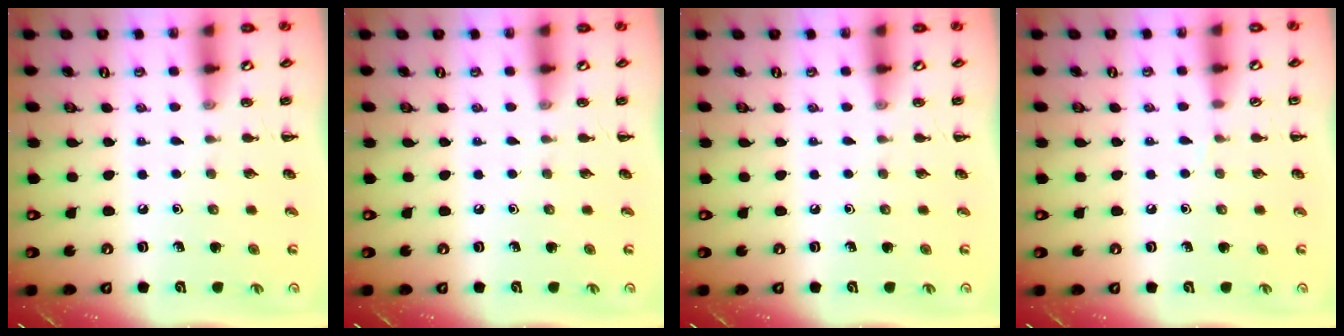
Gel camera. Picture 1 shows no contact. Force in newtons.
{"total": 0.0}
{"total": 0.0}
{"total": 3.0, "press": 2.8, "slide": 1.0}